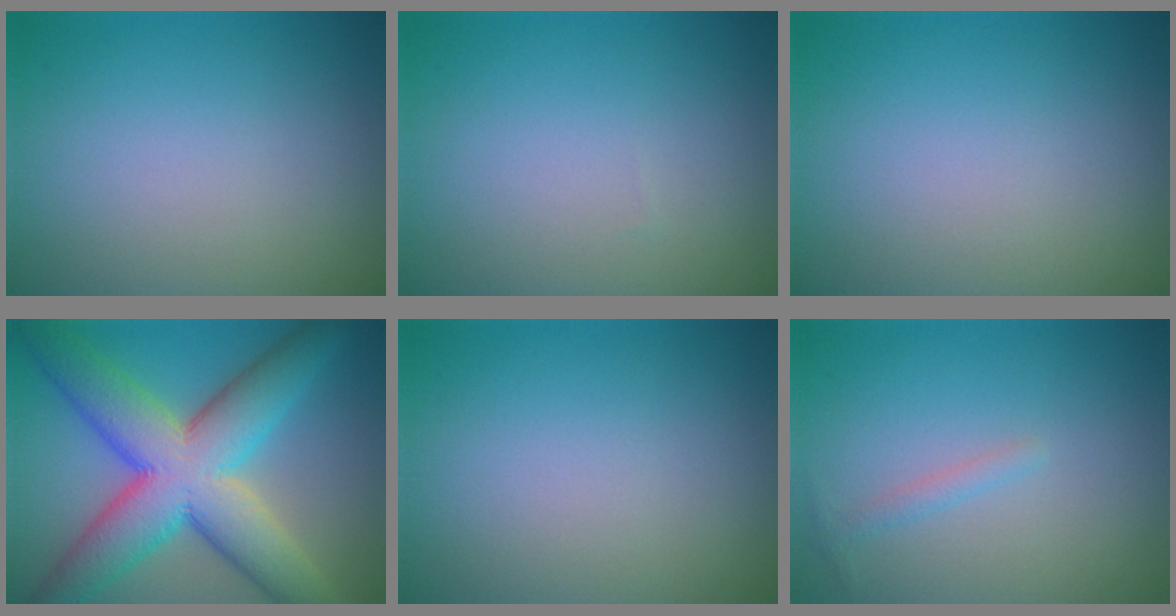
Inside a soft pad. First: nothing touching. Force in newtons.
{"total": 0.0}
{"total": 0.0}
{"total": 12.2, "press": 12.2, "slide": 0.2}
{"total": 0.0}
{"total": 0.9, "press": 0.9, "slide": 0.0}